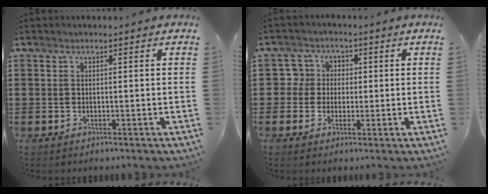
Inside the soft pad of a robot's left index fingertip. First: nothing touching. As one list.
[{"total": 4.1, "force": [0.3, 4.1, 0.5], "torque": [-0.032, 0.012, 0.001]}]